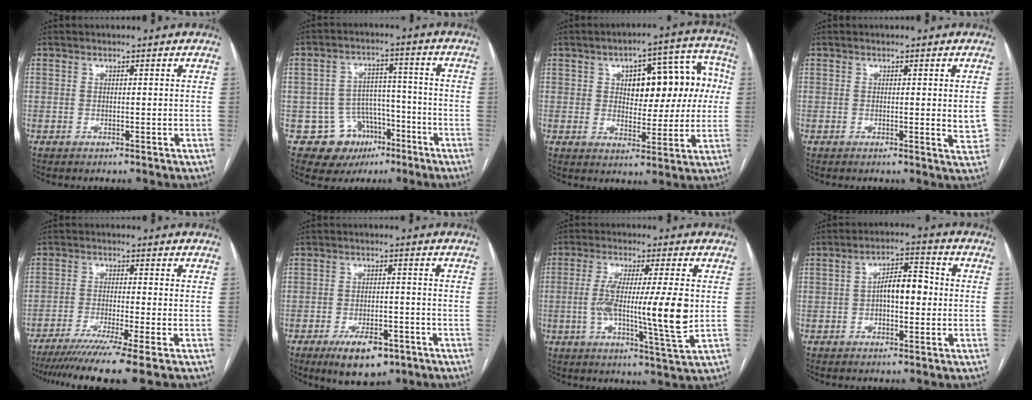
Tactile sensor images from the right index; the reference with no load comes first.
{"total": 9.4, "force": [-4.7, 8.0, 1.7], "torque": [-0.014, 0.037, -0.059]}
{"total": 13.4, "force": [2.3, 6.4, 11.6], "torque": [-0.138, 0.048, 0.040]}
{"total": 3.3, "force": [-0.1, 0.8, 3.2], "torque": [-0.036, -0.005, -0.001]}
{"total": 11.3, "force": [-8.6, -1.8, 7.2], "torque": [-0.101, -0.031, -0.133]}
{"total": 8.2, "force": [-5.0, 3.5, 5.4], "torque": [-0.086, -0.005, -0.073]}
{"total": 13.5, "force": [-0.4, 0.7, 13.4], "torque": [-0.240, -0.010, -0.010]}
{"total": 6.4, "force": [-0.4, 2.7, 5.8], "torque": [-0.097, 0.023, -0.010]}